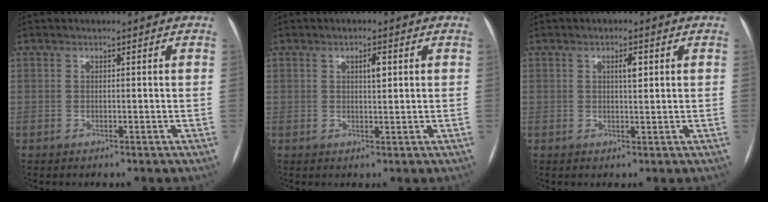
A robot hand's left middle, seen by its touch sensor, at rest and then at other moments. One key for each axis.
{"total": 2.3, "fx": 0.8, "fy": 0.6, "fz": 2.0, "tx": -0.034, "ty": 0.001, "tz": 0.012}
{"total": 2.3, "fx": 0.8, "fy": 0.6, "fz": 2.1, "tx": -0.034, "ty": 0.002, "tz": 0.012}